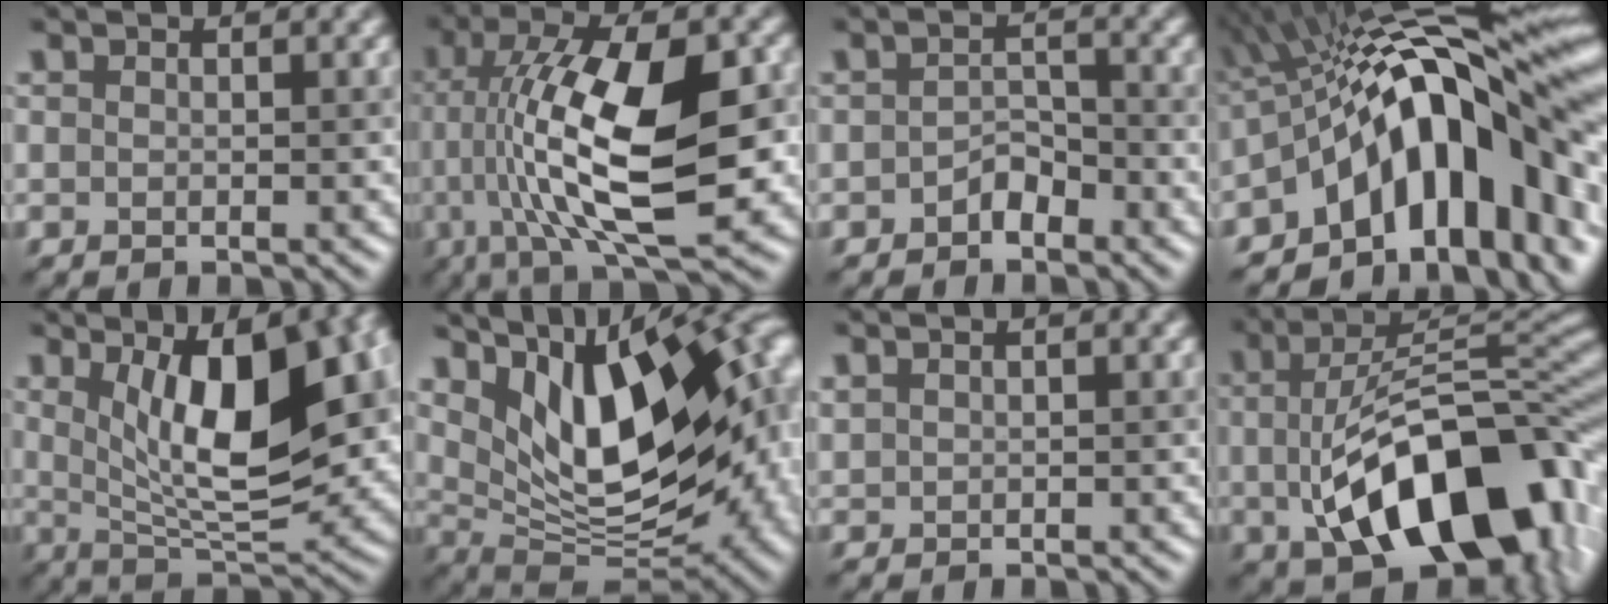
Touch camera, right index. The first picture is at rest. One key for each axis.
{"total": 13.7, "fx": 0.0, "fy": 4.5, "fz": 13.0, "tx": -0.217, "ty": 0.017, "tz": -0.002}
{"total": 1.7, "fx": -1.2, "fy": 1.0, "fz": 0.8, "tx": -0.013, "ty": 0.012, "tz": -0.022}
{"total": 16.4, "fx": -3.9, "fy": 7.3, "fz": 14.2, "tx": -0.162, "ty": 0.054, "tz": -0.085}
{"total": 12.3, "fx": 2.6, "fy": 4.6, "fz": 11.1, "tx": -0.150, "ty": 0.006, "tz": 0.043}
{"total": 15.4, "fx": 4.2, "fy": 7.7, "fz": 12.6, "tx": -0.178, "ty": 0.009, "tz": 0.079}
{"total": 0.7, "fx": 0.6, "fy": 0.1, "fz": -0.1, "tx": 0.003, "ty": 0.009, "tz": 0.018}
{"total": 15.0, "fx": -3.0, "fy": 7.8, "fz": 12.5, "tx": -0.178, "ty": 0.003, "tz": -0.041}